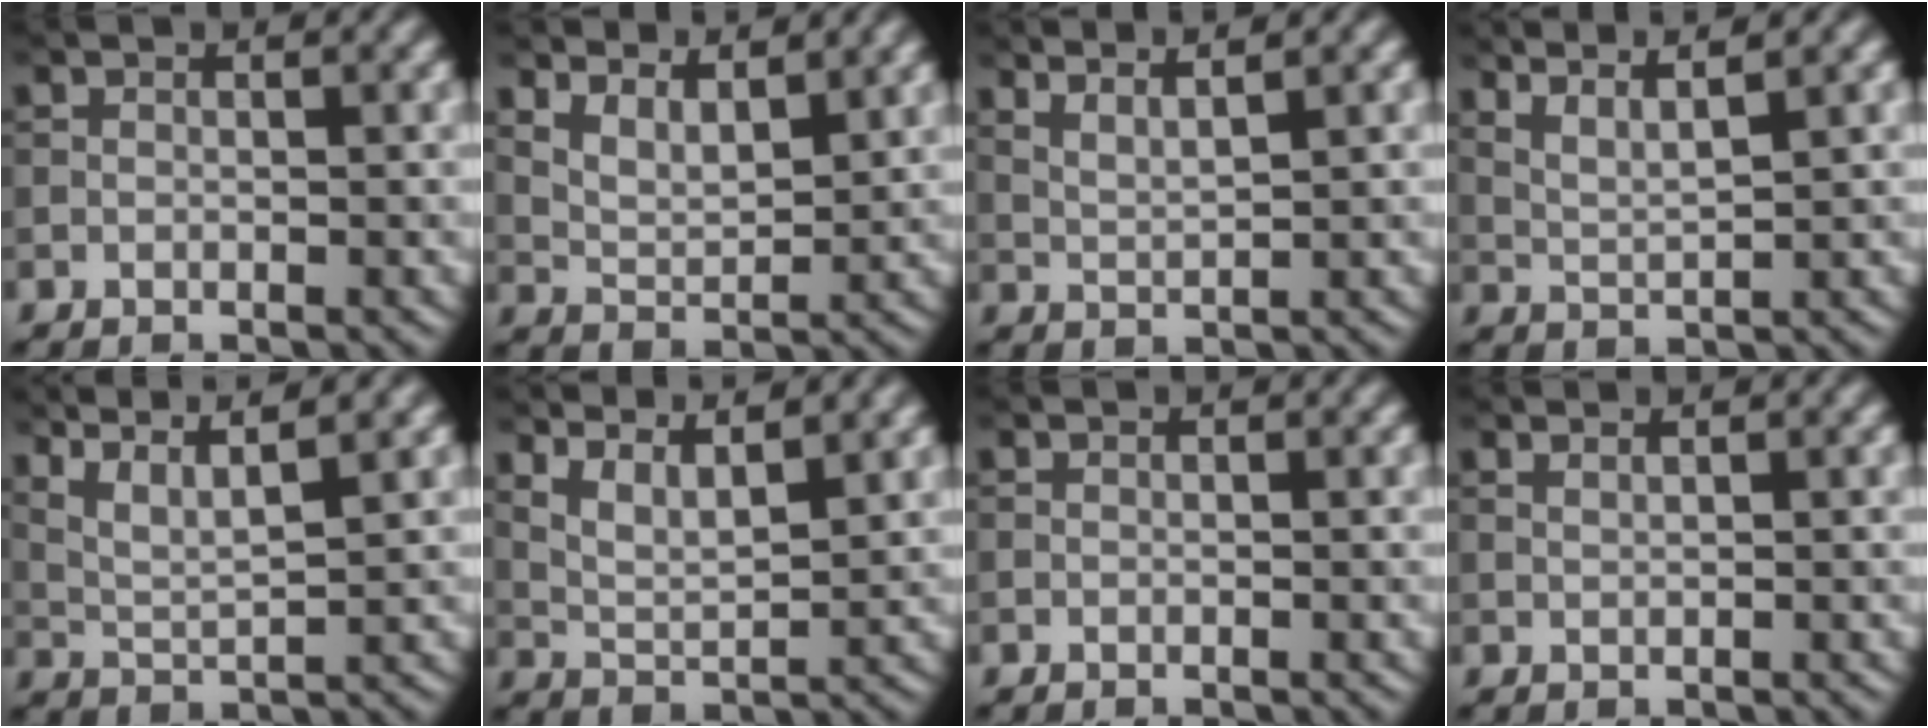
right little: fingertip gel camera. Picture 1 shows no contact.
{"total": 3.9, "force": [3.1, 1.4, 1.9], "torque": [-0.046, -0.003, 0.055]}
{"total": 3.2, "force": [2.6, 0.6, 1.8], "torque": [-0.026, 0.007, 0.038]}
{"total": 4.1, "force": [3.3, 0.7, 2.3], "torque": [-0.037, 0.008, 0.049]}
{"total": 6.1, "force": [4.7, 1.3, 3.7], "torque": [-0.064, 0.022, 0.062]}
{"total": 4.5, "force": [3.6, 1.1, 2.6], "torque": [-0.053, 0.004, 0.062]}
{"total": 0.0}
{"total": 0.7, "force": [0.6, 0.1, 0.4], "torque": [-0.008, -0.001, 0.007]}